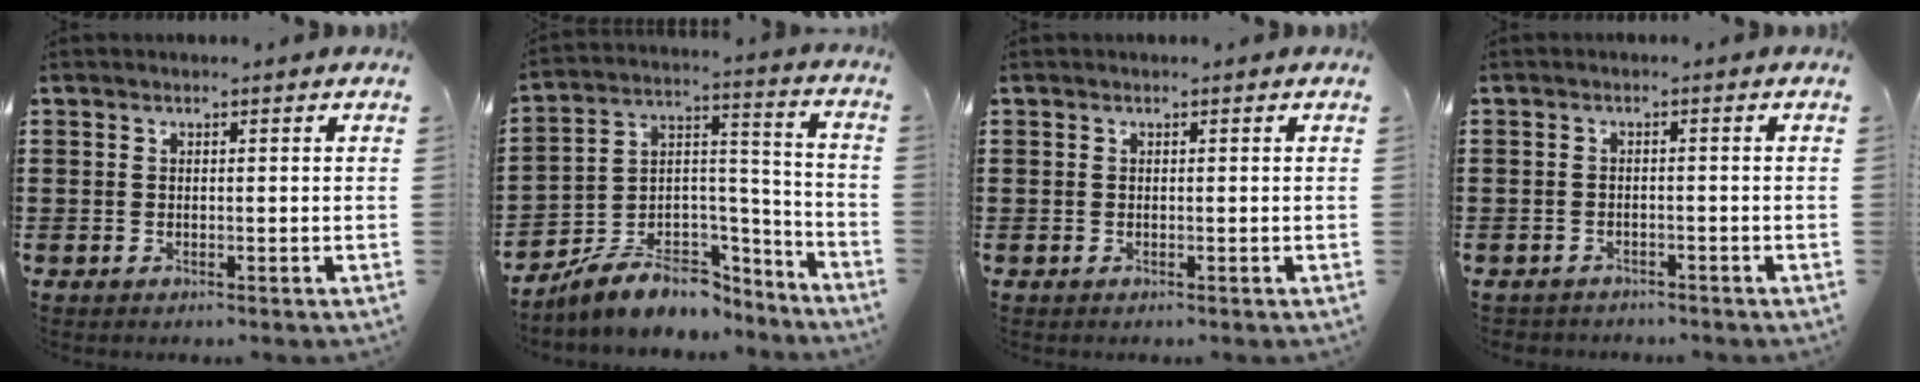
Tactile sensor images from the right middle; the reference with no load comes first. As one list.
[{"total": 7.8, "force": [-6.4, 3.6, 2.7], "torque": [-0.058, 0.012, -0.123]}, {"total": 0.0}, {"total": 1.5, "force": [-1.5, 0.3, -0.2], "torque": [-0.002, 0.001, -0.034]}]